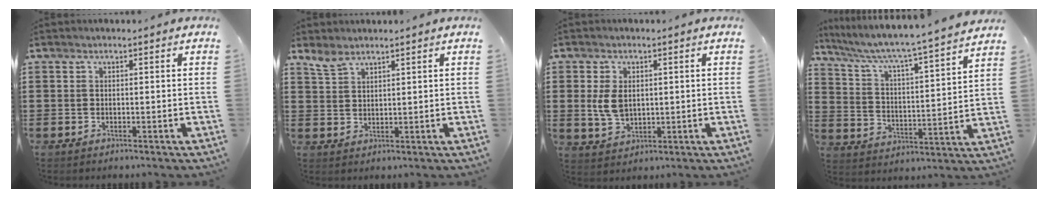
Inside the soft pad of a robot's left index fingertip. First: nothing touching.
{"total": 2.8, "force": [2.3, 0.9, 1.2], "torque": [-0.028, 0.001, 0.045]}
{"total": 4.6, "force": [0.6, 2.9, 3.4], "torque": [-0.087, 0.003, 0.006]}
{"total": 4.8, "force": [4.2, -0.7, 2.2], "torque": [-0.065, -0.046, 0.058]}